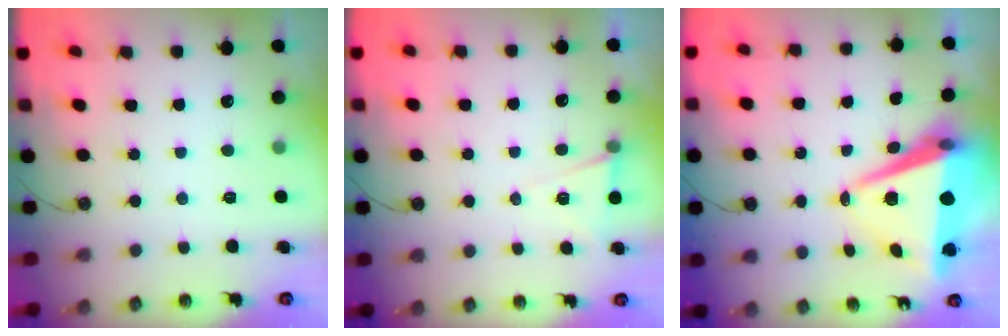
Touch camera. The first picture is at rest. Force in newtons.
{"total": 5.8, "press": 3.6, "slide": 4.5}
{"total": 11.4, "press": 10.6, "slide": 4.1}